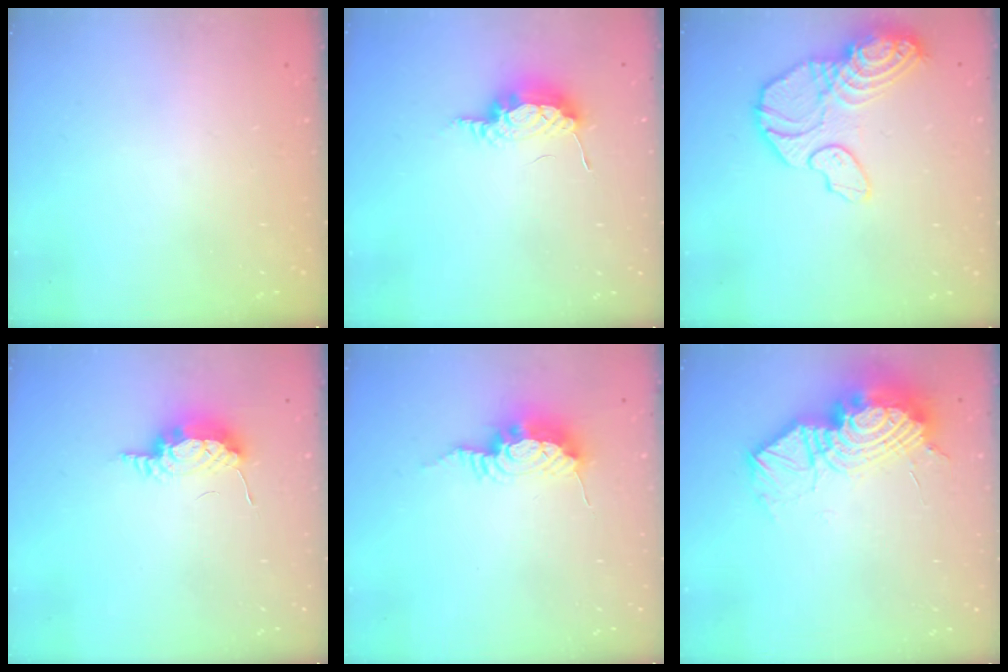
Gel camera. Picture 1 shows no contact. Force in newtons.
{"total": 11.3, "press": 9.0, "slide": 6.9}
{"total": 16.4, "press": 16.3, "slide": 1.9}
{"total": 7.7, "press": 7.4, "slide": 1.8}
{"total": 9.2, "press": 9.2, "slide": 1.1}
{"total": 19.7, "press": 19.6, "slide": 2.4}